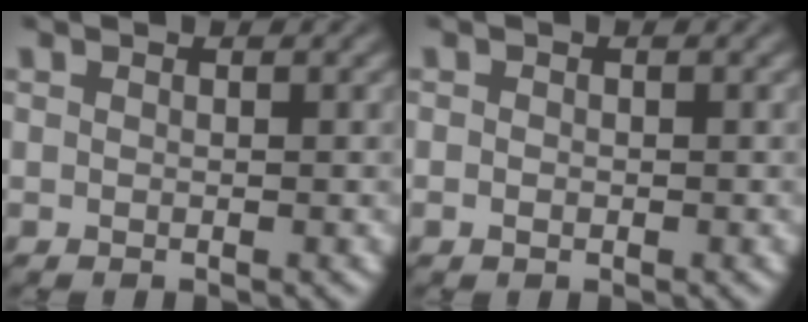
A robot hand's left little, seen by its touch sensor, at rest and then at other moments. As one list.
[{"total": 0.8, "force": [0.1, 0.6, 0.4], "torque": [-0.003, 0.003, -0.004]}]